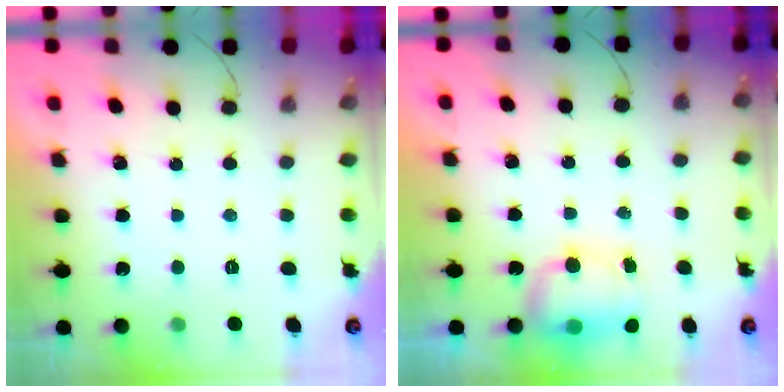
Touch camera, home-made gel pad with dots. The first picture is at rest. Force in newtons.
{"total": 7.8, "press": 7.5, "slide": 2.0}